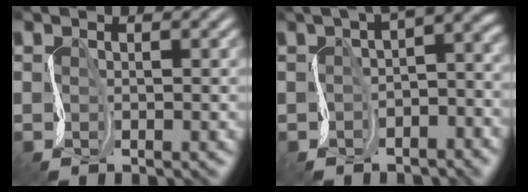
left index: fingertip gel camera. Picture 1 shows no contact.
{"total": 5.5, "force": [0.4, 2.7, 4.7], "torque": [-0.056, 0.003, 0.011]}